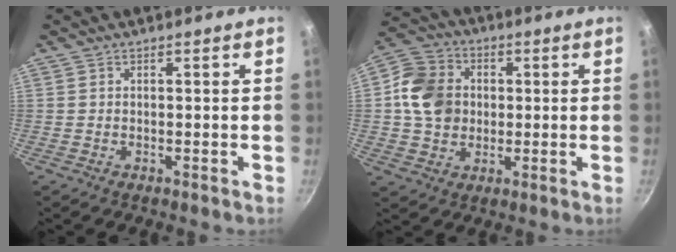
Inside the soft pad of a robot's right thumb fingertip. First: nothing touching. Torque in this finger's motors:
{"motor_torque": [-0.27, 0.40, 0.40, -0.15, 0.06]}